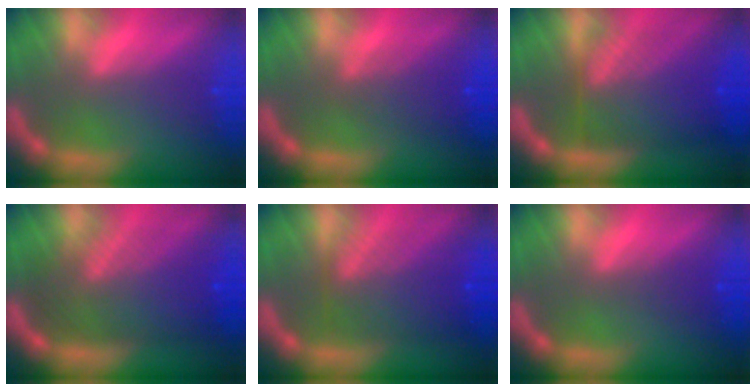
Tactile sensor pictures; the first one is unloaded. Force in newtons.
{"total": 3.5}
{"total": 9.5}
{"total": 9.6}
{"total": 7.6}
{"total": 1.5}